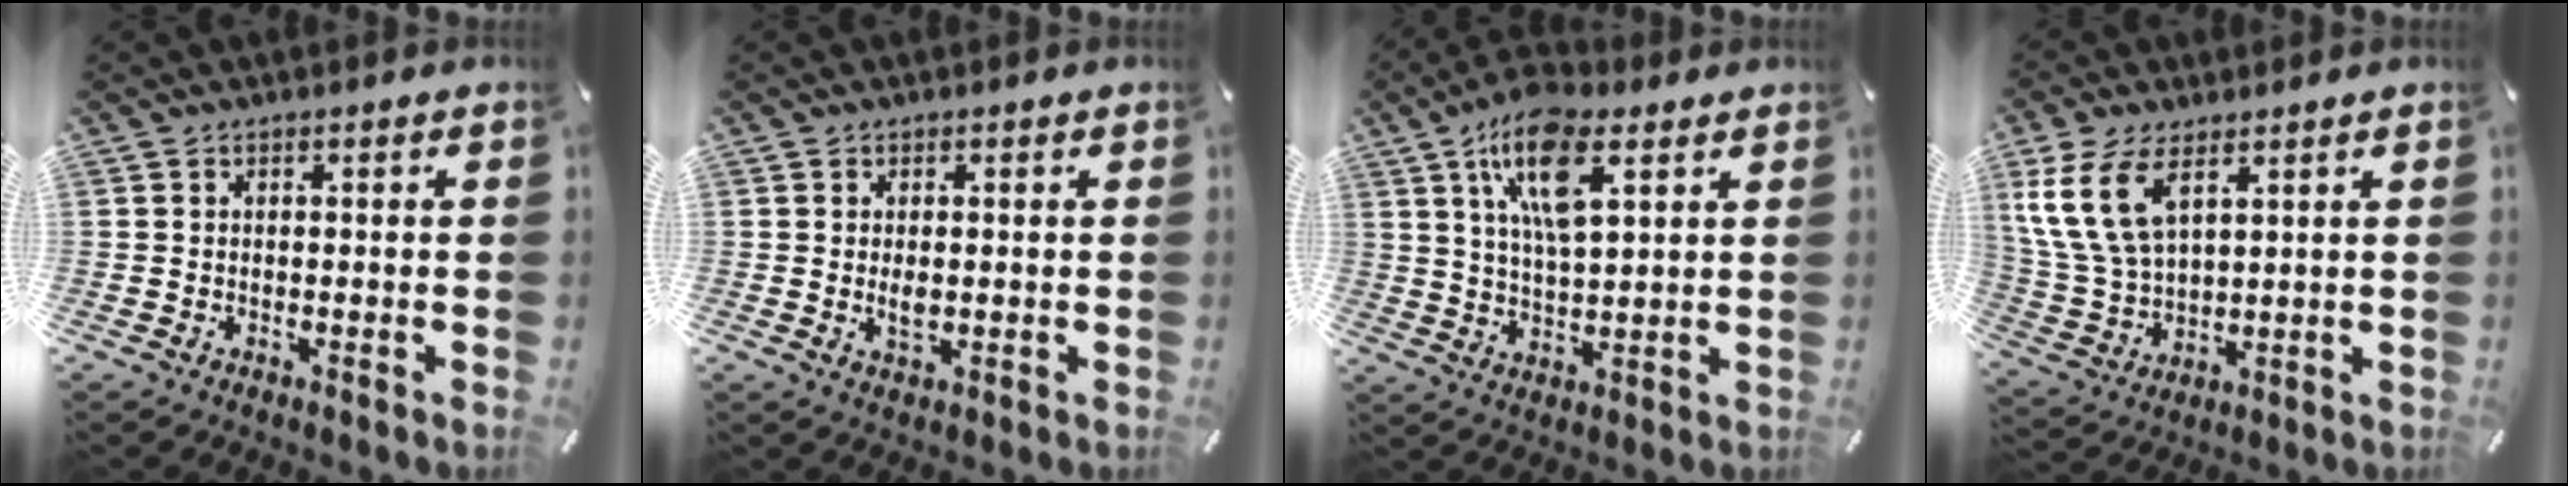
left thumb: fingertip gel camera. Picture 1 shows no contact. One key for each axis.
{"total": 2.6, "fx": 0.1, "fy": 1.6, "fz": 2.1, "tx": -0.035, "ty": -0.002, "tz": 0.000}
{"total": 13.7, "fx": 7.3, "fy": 5.6, "fz": 10.2, "tx": -0.196, "ty": -0.015, "tz": 0.125}
{"total": 12.4, "fx": 6.3, "fy": 6.9, "fz": 8.1, "tx": -0.211, "ty": -0.016, "tz": 0.113}